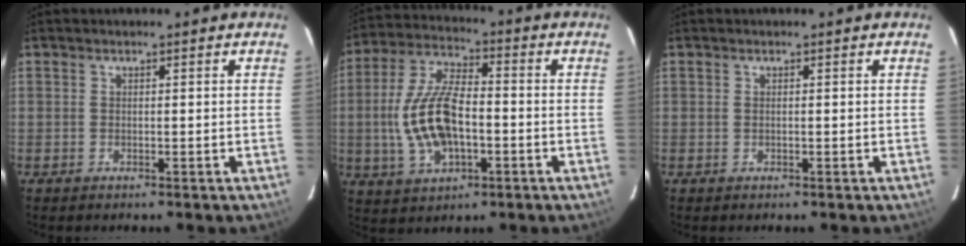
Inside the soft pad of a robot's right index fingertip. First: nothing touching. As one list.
[{"total": 14.1, "force": [-2.3, 6.9, 12.1], "torque": [-0.257, 0.006, -0.038]}, {"total": 0.0}]